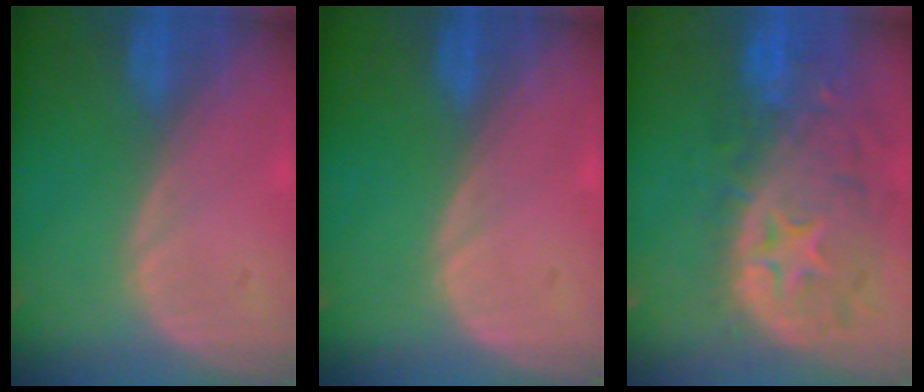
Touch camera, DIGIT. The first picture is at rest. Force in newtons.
{"total": 0.0}
{"total": 13.3, "press": 11.1, "slide": 7.4}